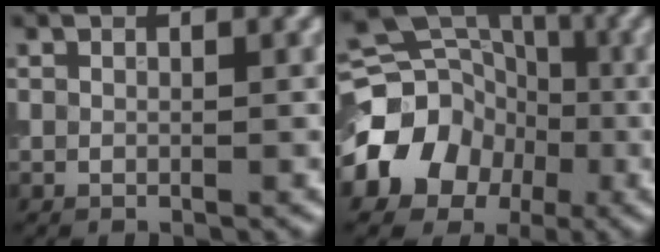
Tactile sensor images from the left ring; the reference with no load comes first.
{"total": 12.2, "force": [-3.7, 10.7, 4.5], "torque": [-0.089, -0.012, -0.088]}